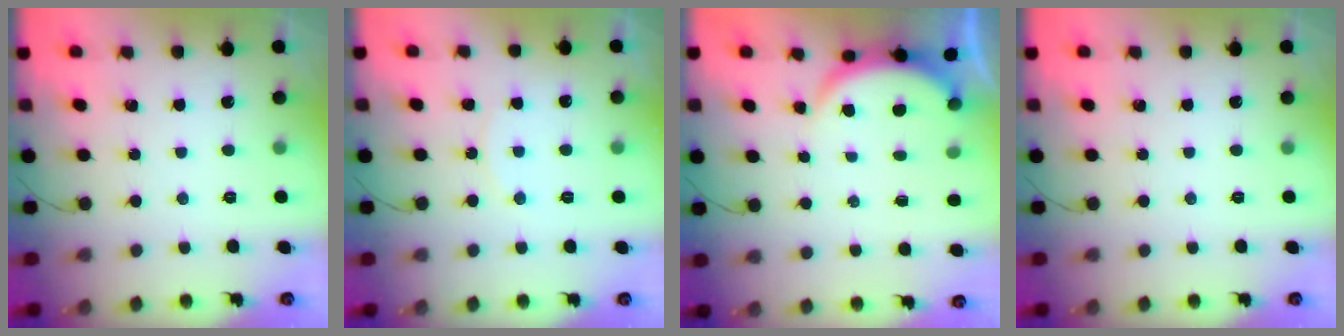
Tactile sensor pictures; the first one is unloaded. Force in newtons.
{"total": 5.3, "press": 5.3, "slide": 0.5}
{"total": 4.1, "press": 4.1, "slide": 0.5}
{"total": 0.0}